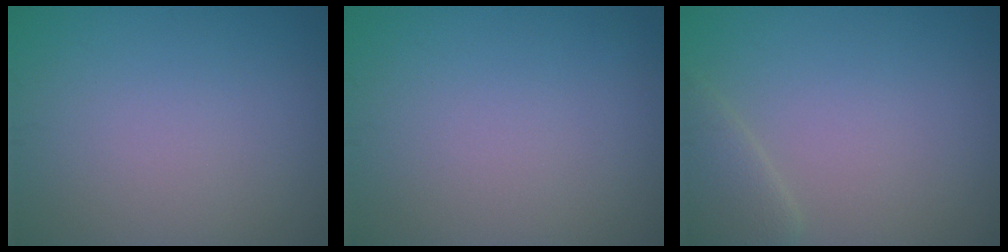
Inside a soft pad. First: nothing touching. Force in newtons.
{"total": 0.0}
{"total": 2.2, "press": 2.2, "slide": 0.2}